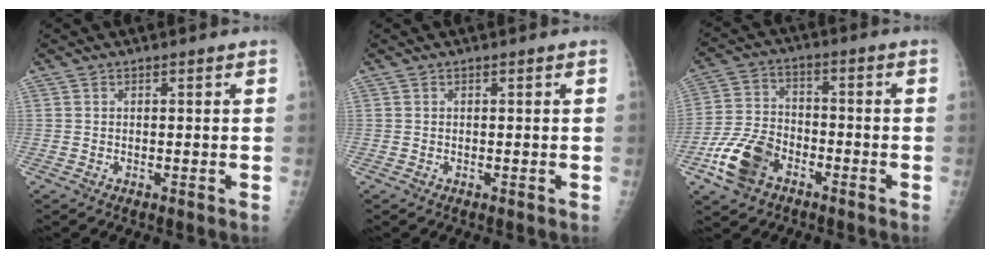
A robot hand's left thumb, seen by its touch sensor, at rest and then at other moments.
{"total": 0.0}
{"total": 10.9, "force": [-5.6, 7.0, 6.3], "torque": [-0.119, 0.026, -0.108]}